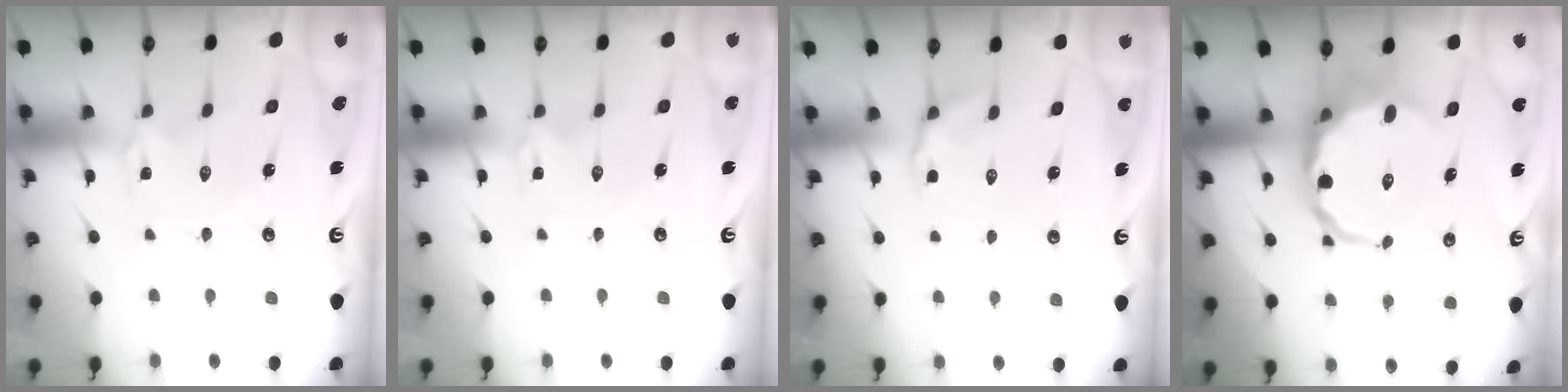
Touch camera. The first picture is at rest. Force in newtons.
{"total": 0.0}
{"total": 4.8, "press": 4.4, "slide": 2.1}
{"total": 10.4, "press": 10.1, "slide": 2.7}